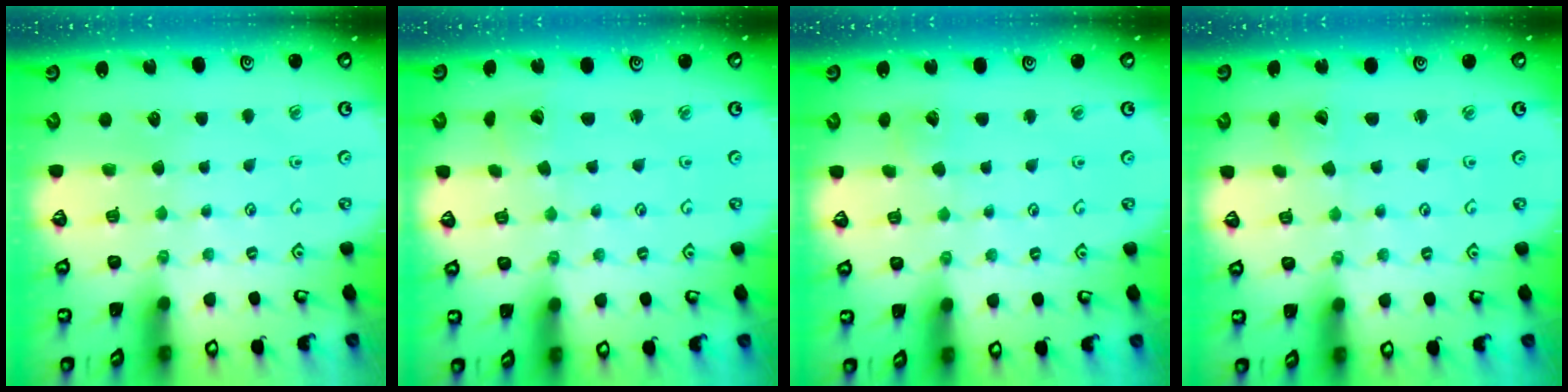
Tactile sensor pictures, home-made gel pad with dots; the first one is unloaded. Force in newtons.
{"total": 2.2, "press": 2.2, "slide": 0.2}
{"total": 2.8, "press": 2.7, "slide": 0.3}
{"total": 1.5, "press": 1.5, "slide": 0.2}